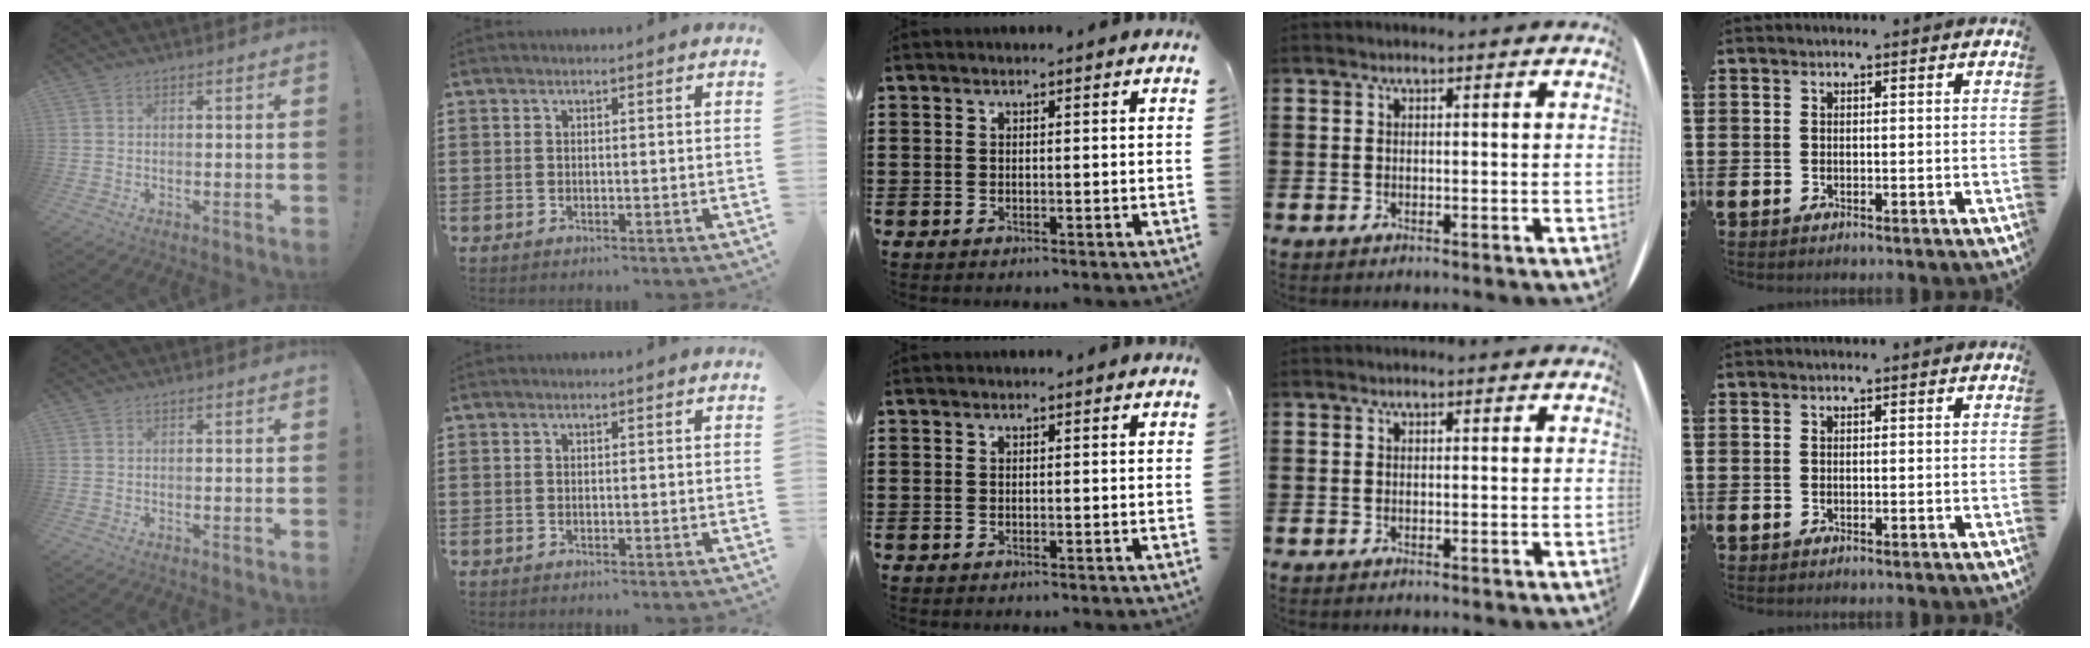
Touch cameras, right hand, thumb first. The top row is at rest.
{}